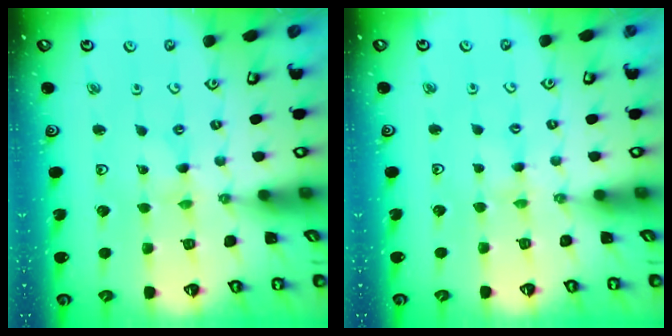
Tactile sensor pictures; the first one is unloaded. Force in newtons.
{"total": 2.0, "press": 2.0, "slide": 0.3}